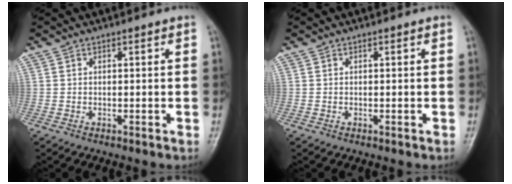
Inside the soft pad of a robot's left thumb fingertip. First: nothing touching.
{"total": 0.0}